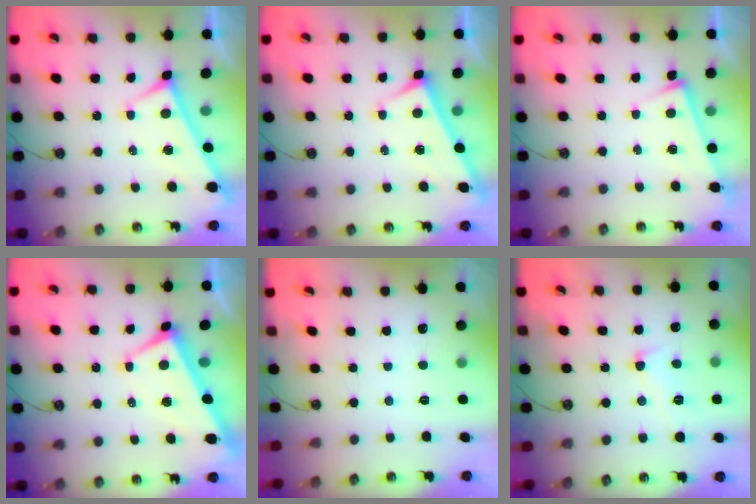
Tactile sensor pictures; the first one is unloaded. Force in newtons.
{"total": 3.7, "press": 3.7, "slide": 0.2}
{"total": 2.8, "press": 2.8, "slide": 0.5}
{"total": 0.9, "press": 0.1, "slide": 0.9}
{"total": 0.0}
{"total": 1.0, "press": 0.3, "slide": 0.9}